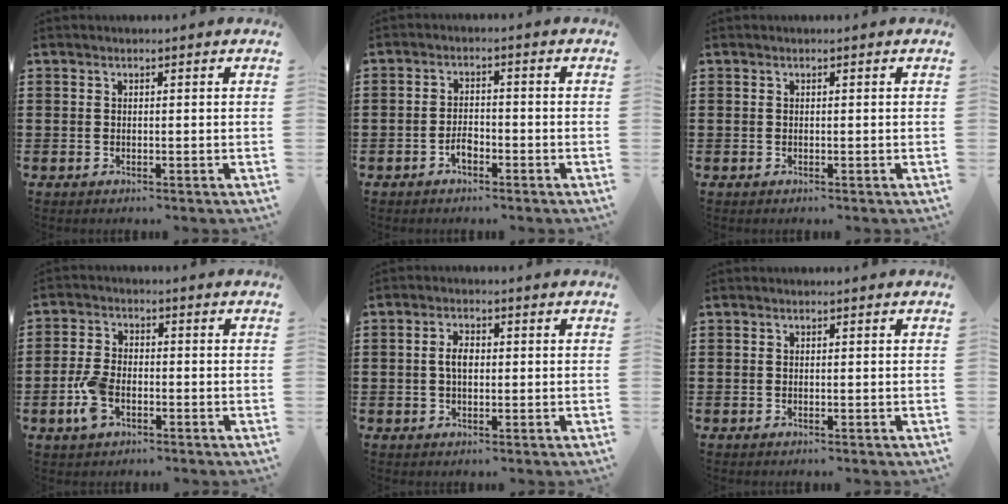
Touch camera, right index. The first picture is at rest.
{"total": 2.5, "force": [-1.5, 1.3, 1.5], "torque": [-0.032, 0.004, -0.030]}
{"total": 0.0}
{"total": 5.5, "force": [-1.9, 3.0, 4.1], "torque": [-0.105, -0.003, -0.041]}
{"total": 2.9, "force": [0.1, 1.4, 2.5], "torque": [-0.051, 0.005, 0.000]}
{"total": 0.0}